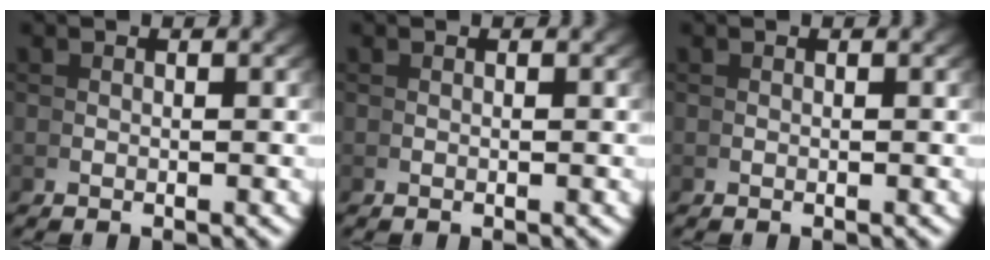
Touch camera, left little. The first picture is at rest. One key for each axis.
{"total": 0.0}
{"total": 0.0}